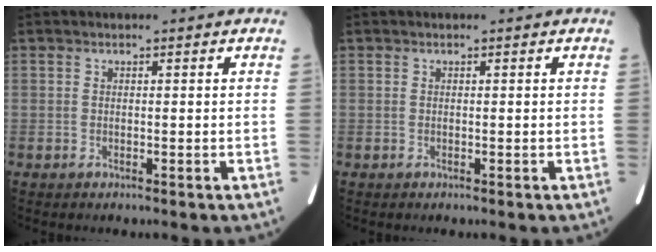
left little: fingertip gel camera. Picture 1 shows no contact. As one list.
[{"total": 0.0}]